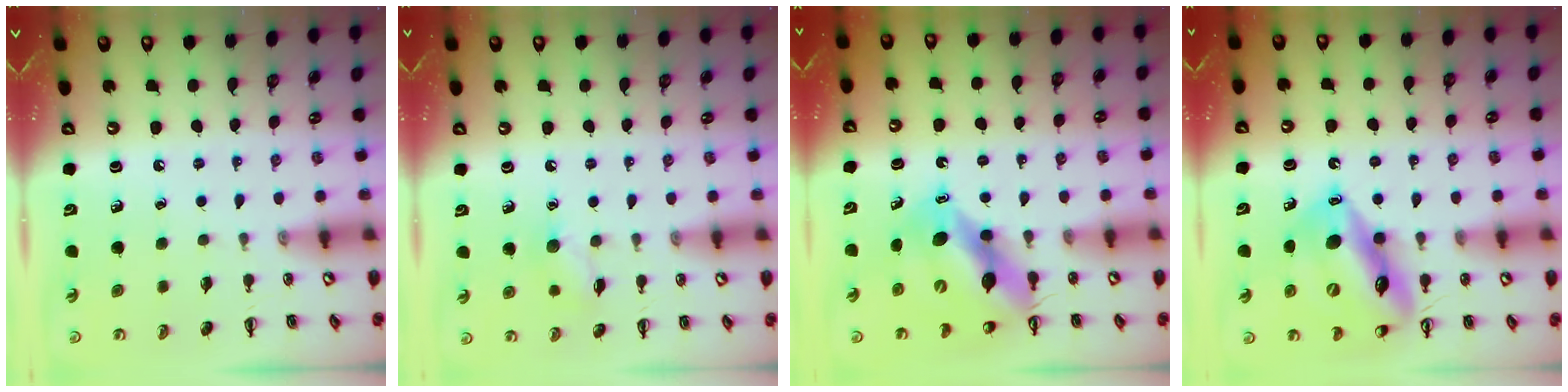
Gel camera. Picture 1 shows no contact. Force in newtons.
{"total": 6.9, "press": 6.9, "slide": 0.8}
{"total": 12.6, "press": 12.0, "slide": 3.8}
{"total": 16.5, "press": 16.2, "slide": 2.7}